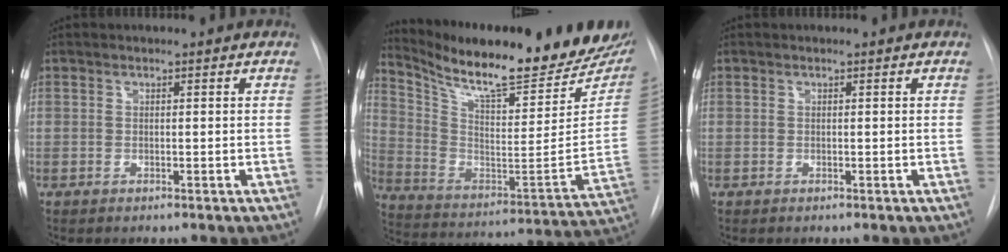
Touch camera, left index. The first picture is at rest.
{"total": 26.9, "force": [22.5, 4.9, 14.0], "torque": [-0.233, -0.054, 0.323]}
{"total": 0.0}